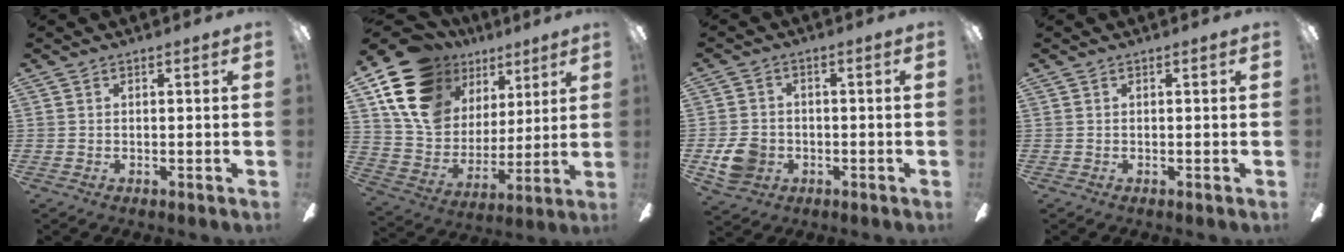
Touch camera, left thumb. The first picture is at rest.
{"total": 18.7, "force": [10.8, 12.9, 8.1], "torque": [-0.164, -0.048, 0.209]}
{"total": 7.1, "force": [-2.1, 5.8, 3.3], "torque": [-0.067, 0.011, -0.039]}
{"total": 0.0}